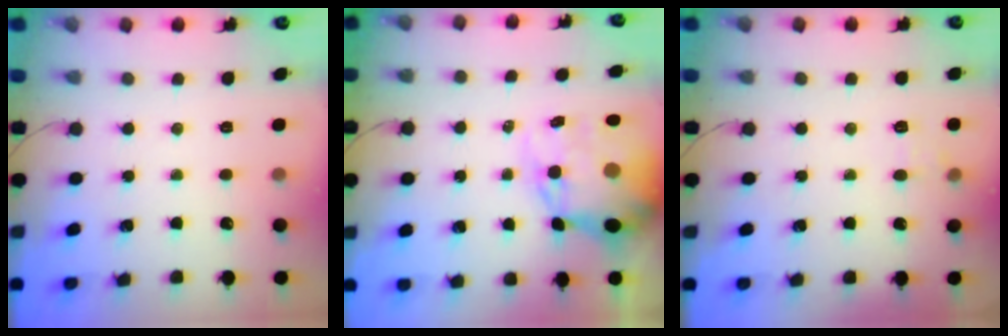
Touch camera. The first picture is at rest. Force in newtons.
{"total": 13.7, "press": 13.3, "slide": 3.4}
{"total": 6.8, "press": 6.6, "slide": 1.6}